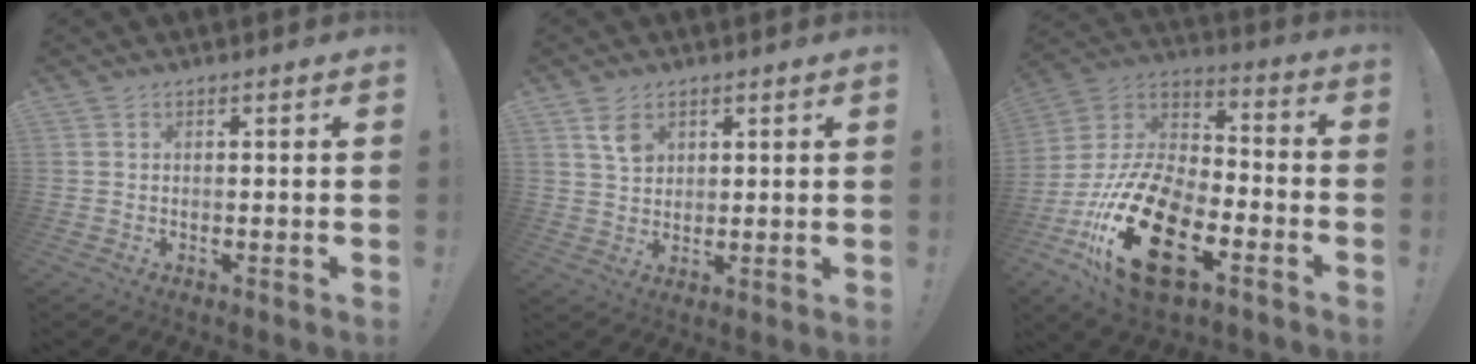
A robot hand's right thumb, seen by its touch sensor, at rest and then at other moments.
{"total": 5.3, "force": [2.9, 3.6, 2.6], "torque": [-0.033, -0.012, 0.052]}
{"total": 25.1, "force": [-11.5, 13.4, 17.9], "torque": [-0.364, 0.066, -0.190]}